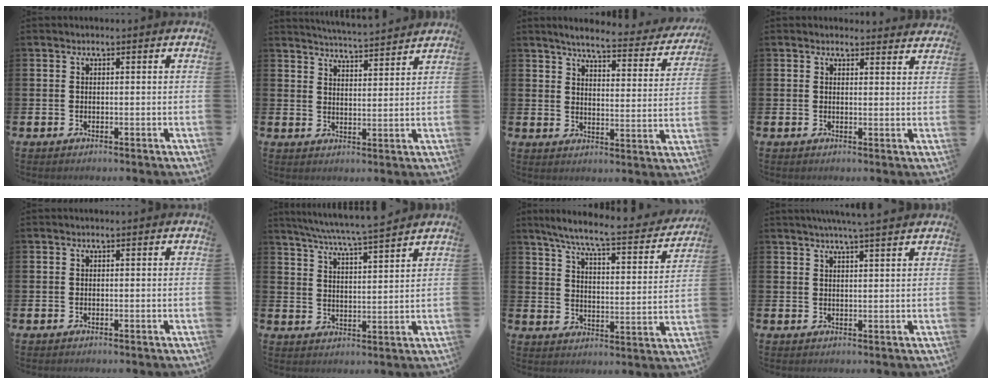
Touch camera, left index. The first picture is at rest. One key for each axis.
{"total": 4.7, "fx": 4.7, "fy": -0.3, "fz": 0.2, "tx": -0.017, "ty": -0.034, "tz": 0.083}
{"total": 5.3, "fx": 4.8, "fy": 0.7, "fz": 1.9, "tx": -0.046, "ty": -0.036, "tz": 0.075}
{"total": 2.2, "fx": 2.2, "fy": 0.5, "fz": -0.2, "tx": 0.009, "ty": -0.012, "tz": 0.038}
{"total": 0.0}
{"total": 6.3, "fx": 6.0, "fy": -0.5, "fz": 1.8, "tx": -0.060, "ty": -0.037, "tz": 0.105}
{"total": 7.4, "fx": 6.5, "fy": 0.6, "fz": 3.5, "tx": -0.089, "ty": -0.048, "tz": 0.105}
{"total": 4.0, "fx": 3.8, "fy": -0.6, "fz": 1.4, "tx": -0.026, "ty": -0.017, "tz": 0.066}